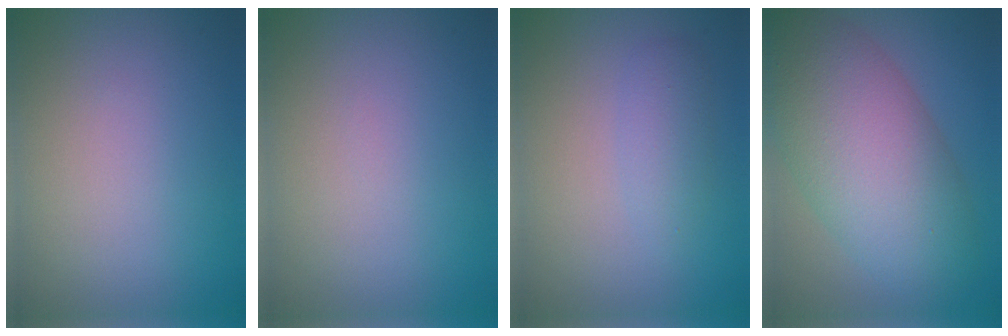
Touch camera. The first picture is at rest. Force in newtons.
{"total": 0.0}
{"total": 1.9, "press": 1.9, "slide": 0.1}
{"total": 10.2, "press": 10.2, "slide": 0.7}